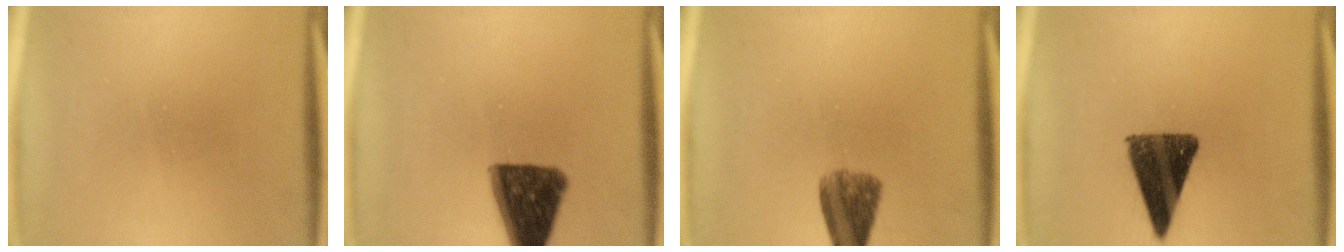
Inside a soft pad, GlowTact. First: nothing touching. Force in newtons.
{"total": 12.0}
{"total": 5.6}
{"total": 12.1}